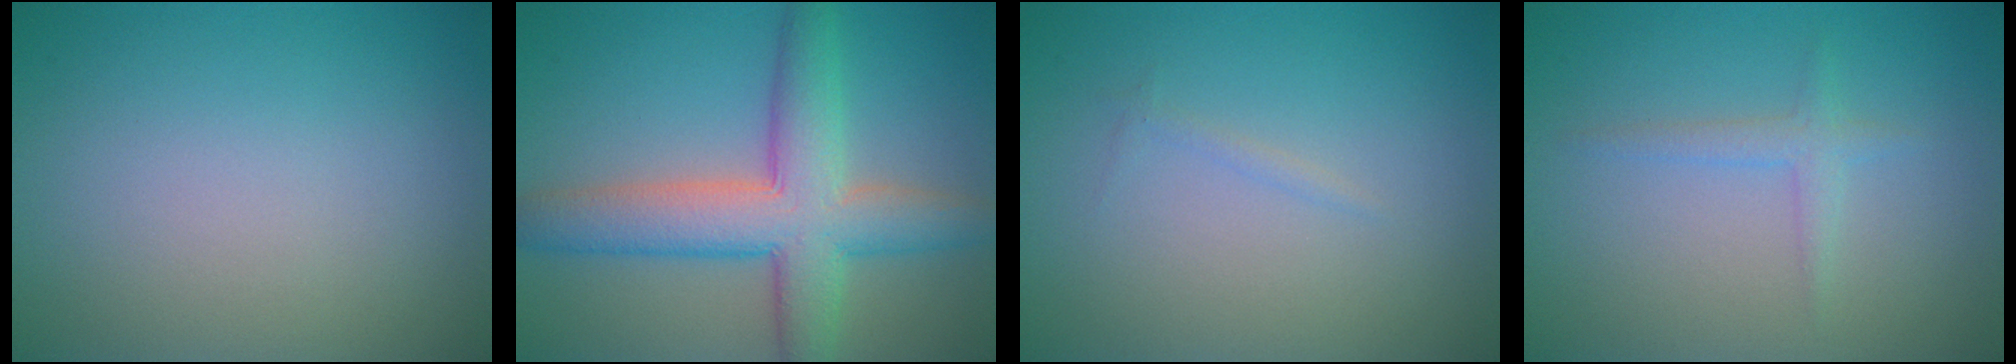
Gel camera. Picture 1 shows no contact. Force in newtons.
{"total": 7.6, "press": 7.6, "slide": 0.4}
{"total": 0.5, "press": 0.5, "slide": 0.0}
{"total": 1.4, "press": 1.4, "slide": 0.0}